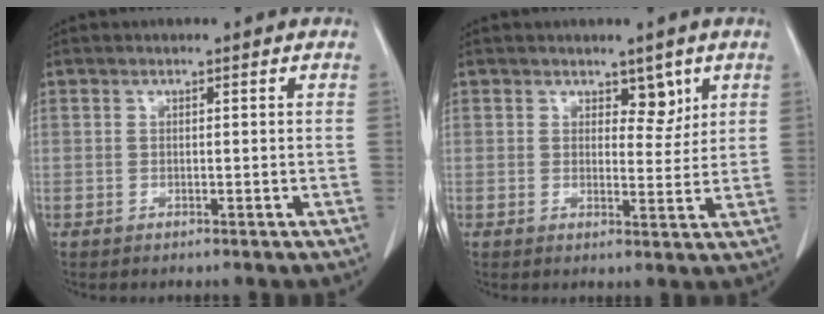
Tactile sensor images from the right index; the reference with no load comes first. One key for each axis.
{"total": 3.3, "fx": 2.0, "fy": 1.8, "fz": 1.9, "tx": -0.016, "ty": -0.005, "tz": 0.029}